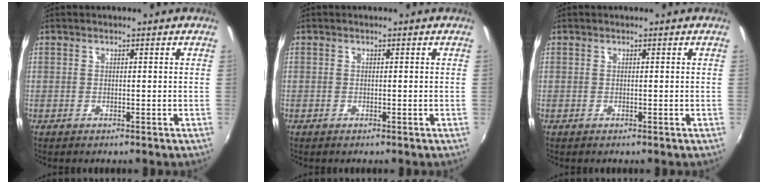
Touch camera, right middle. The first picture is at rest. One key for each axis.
{"total": 0.0}
{"total": 0.0}